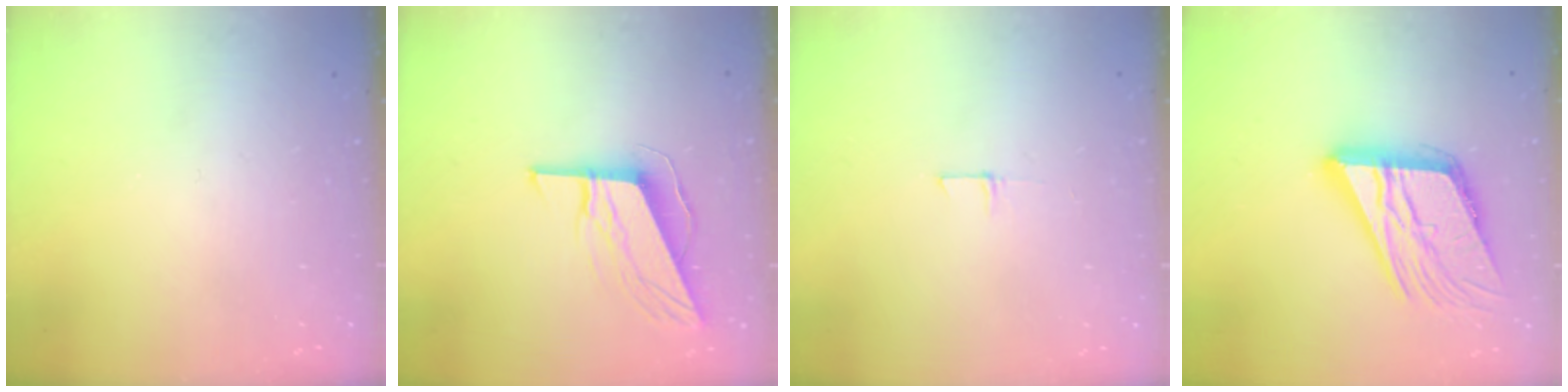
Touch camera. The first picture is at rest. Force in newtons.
{"total": 9.7, "press": 9.5, "slide": 1.9}
{"total": 5.1, "press": 5.1, "slide": 0.4}
{"total": 19.1, "press": 18.9, "slide": 2.6}